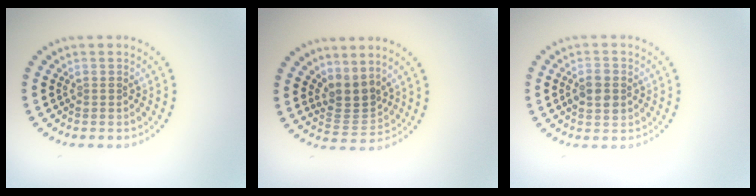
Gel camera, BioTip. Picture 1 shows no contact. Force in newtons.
{"total": 2.8, "press": 2.1, "slide": 1.9}
{"total": 2.6, "press": 2.6, "slide": 0.1}